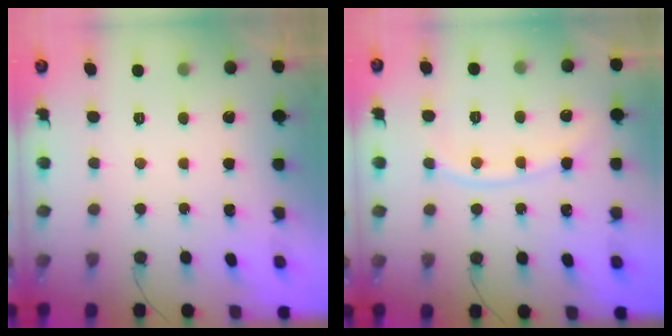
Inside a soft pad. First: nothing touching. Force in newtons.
{"total": 10.8, "press": 10.7, "slide": 1.3}